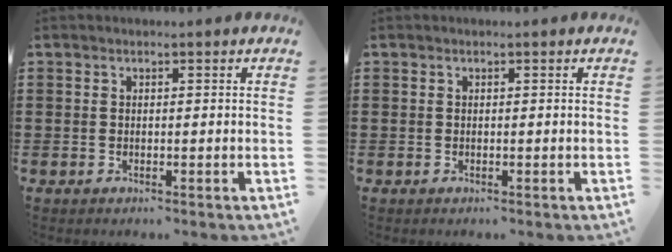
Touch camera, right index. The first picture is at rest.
{"total": 0.0}